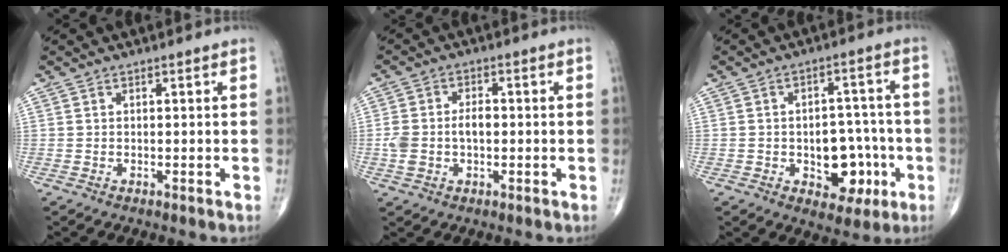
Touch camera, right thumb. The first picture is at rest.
{"total": 5.6, "force": [-0.7, 3.7, 4.1], "torque": [-0.083, 0.021, -0.010]}
{"total": 10.4, "force": [-3.0, 6.8, 7.4], "torque": [-0.059, 0.028, -0.032]}